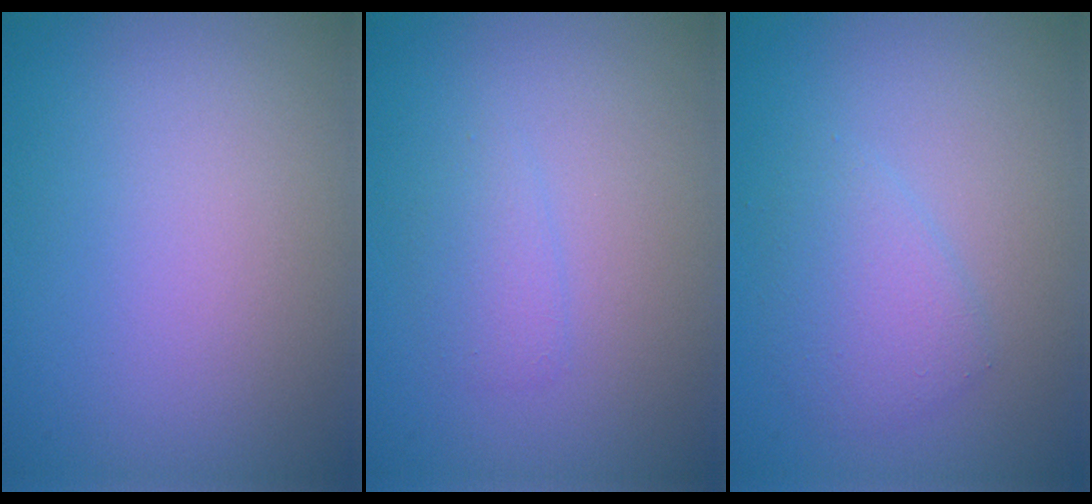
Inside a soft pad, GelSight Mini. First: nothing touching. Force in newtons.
{"total": 1.3, "press": 1.3, "slide": 0.0}
{"total": 2.4, "press": 2.4, "slide": 0.1}